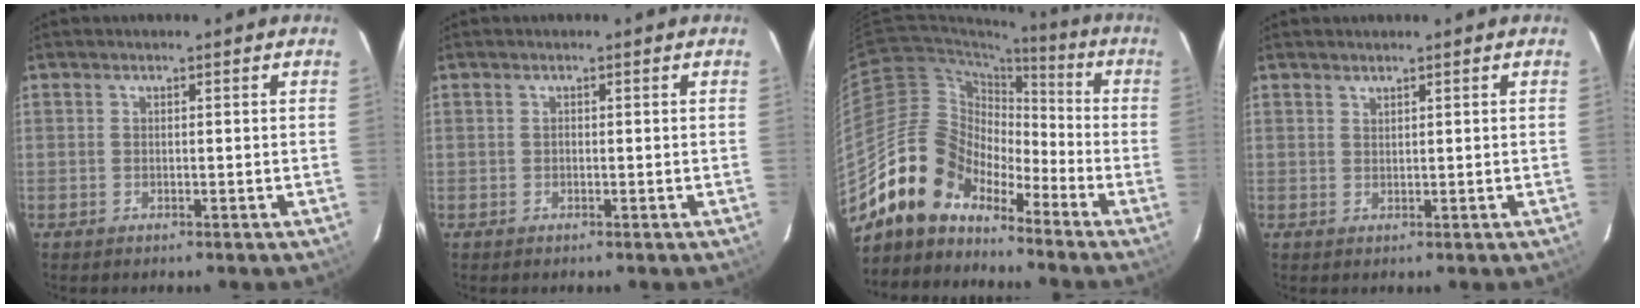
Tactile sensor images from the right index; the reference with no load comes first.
{"total": 0.0}
{"total": 13.1, "force": [-10.6, 6.9, 3.5], "torque": [-0.069, 0.033, -0.204]}
{"total": 0.8, "force": [0.7, 0.1, 0.1], "torque": [-0.002, 0.001, 0.015]}